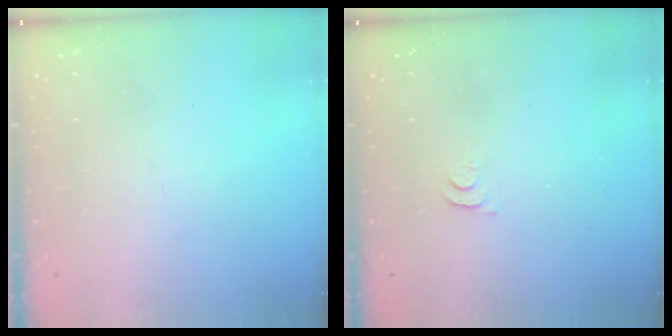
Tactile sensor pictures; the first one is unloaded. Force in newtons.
{"total": 5.2, "press": 5.1, "slide": 0.5}